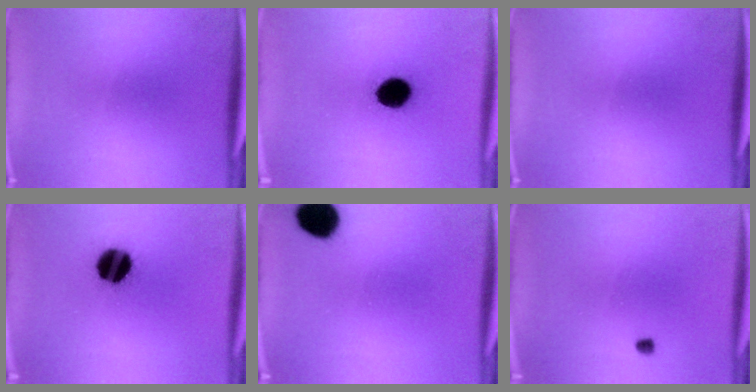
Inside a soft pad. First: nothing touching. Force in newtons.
{"total": 6.9}
{"total": 0.0}
{"total": 12.8}
{"total": 9.7}
{"total": 1.0}